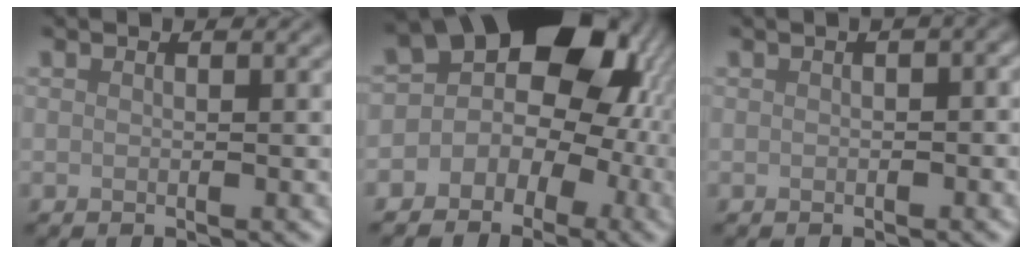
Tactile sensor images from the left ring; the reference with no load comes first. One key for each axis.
{"total": 15.1, "fx": 3.2, "fy": 11.4, "fz": 9.3, "tx": -0.109, "ty": 0.045, "tz": 0.025}
{"total": 1.5, "fx": 0.1, "fy": 1.0, "fz": 1.2, "tx": -0.011, "ty": 0.003, "tz": 0.004}